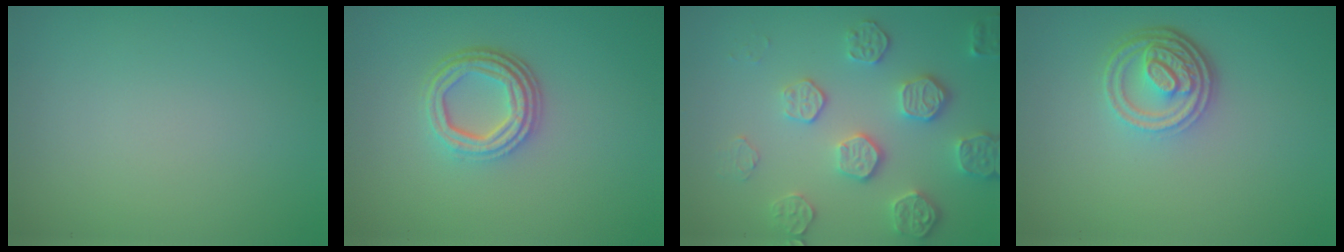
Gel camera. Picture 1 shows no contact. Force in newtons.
{"total": 4.5, "press": 3.3, "slide": 3.1}
{"total": 4.5, "press": 4.3, "slide": 1.5}
{"total": 4.6, "press": 3.4, "slide": 3.1}